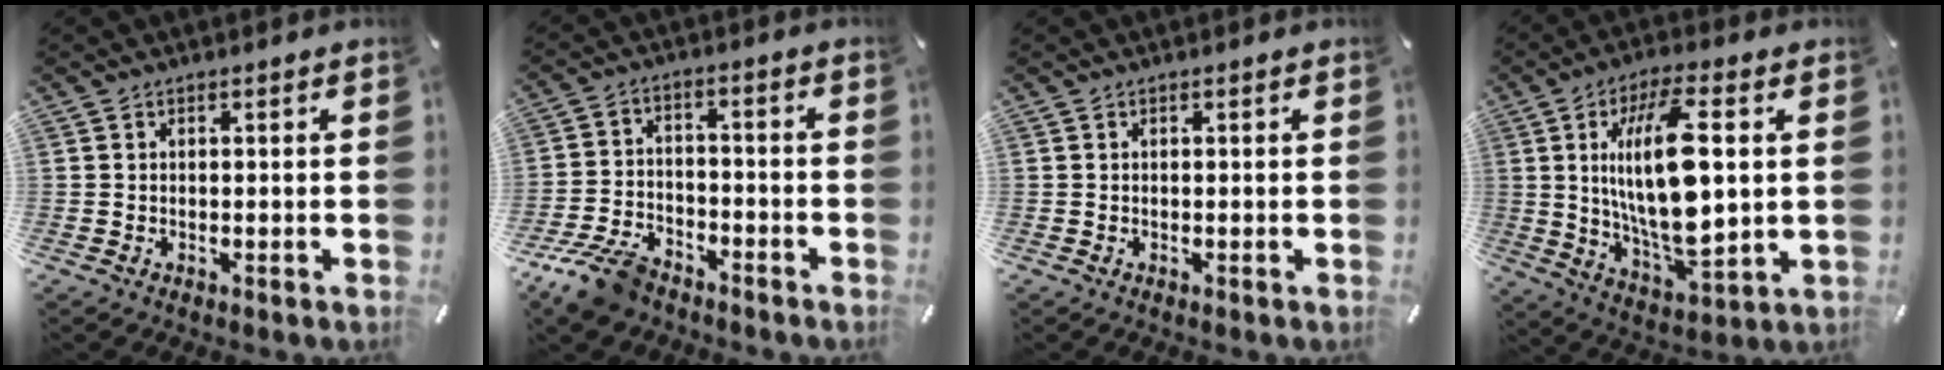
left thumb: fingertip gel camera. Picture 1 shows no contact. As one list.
[{"total": 9.8, "force": [-7.5, 4.6, 4.3], "torque": [-0.085, 0.038, -0.142]}, {"total": 0.0}, {"total": 19.2, "force": [3.3, 7.2, 17.5], "torque": [-0.346, -0.019, 0.044]}]